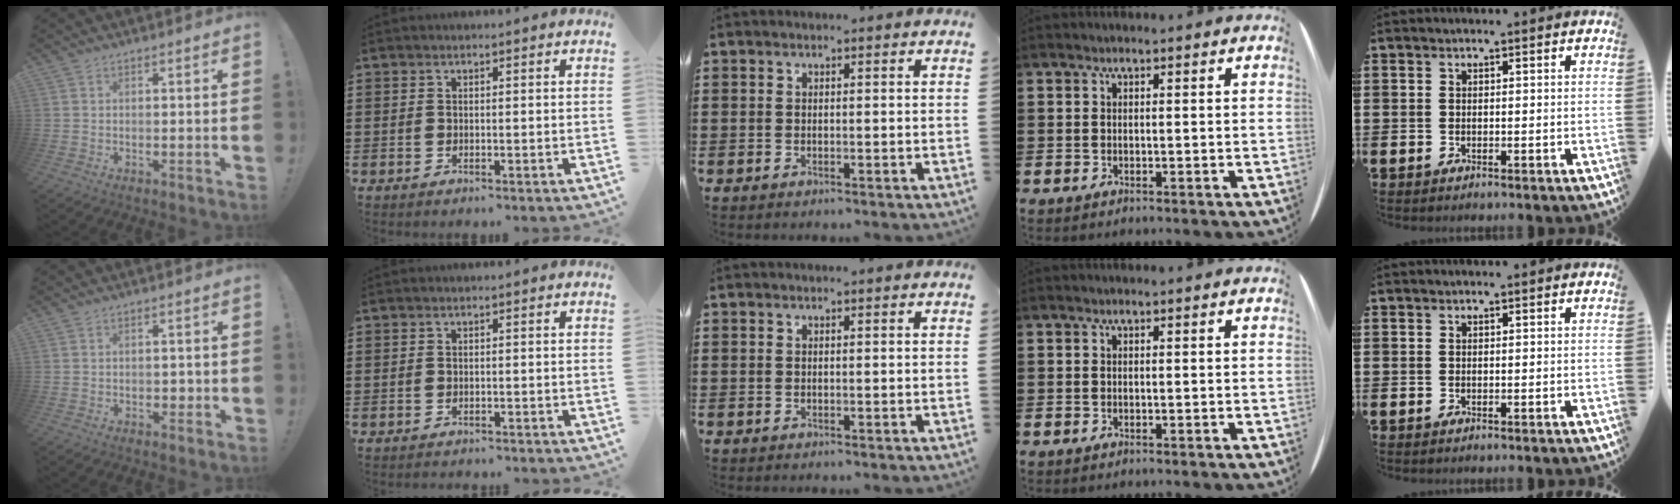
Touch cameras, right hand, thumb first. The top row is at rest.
{"thumb": {"total": 1.5, "force": [-0.4, 1.3, 0.7], "torque": [-0.009, 0.004, -0.008]}, "index": {"total": 0.8, "force": [-0.8, -0.1, -0.1], "torque": [-0.001, -0.002, -0.017]}}